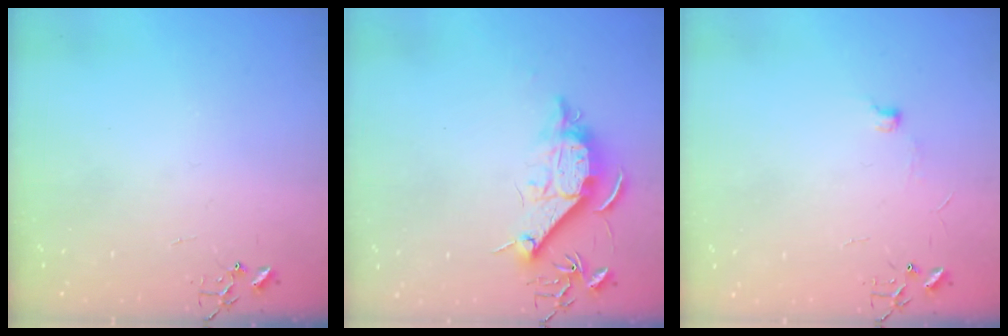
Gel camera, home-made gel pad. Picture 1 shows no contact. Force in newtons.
{"total": 12.0, "press": 12.0, "slide": 0.6}
{"total": 5.6, "press": 5.6, "slide": 0.7}